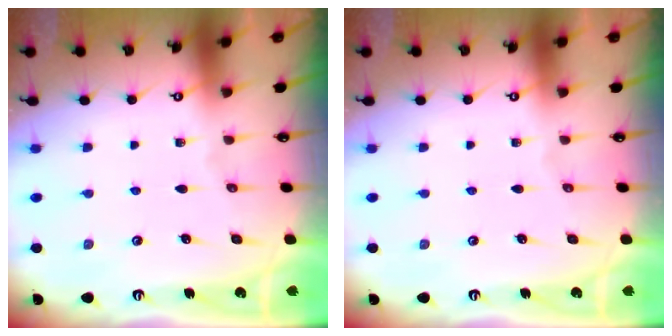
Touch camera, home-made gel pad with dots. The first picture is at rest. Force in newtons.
{"total": 0.0}